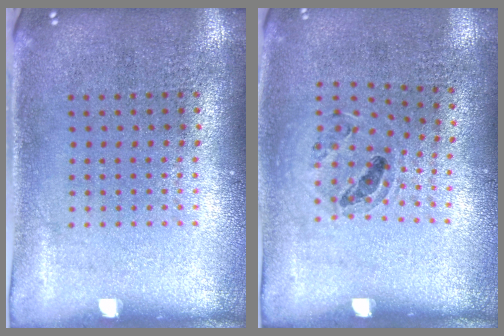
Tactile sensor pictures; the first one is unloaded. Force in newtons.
{"total": 0.9, "press": 0.9, "slide": 0.3}